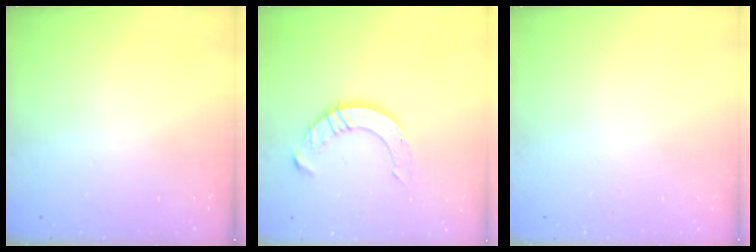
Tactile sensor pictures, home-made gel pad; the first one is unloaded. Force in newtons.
{"total": 10.5, "press": 10.5, "slide": 0.9}
{"total": 0.0}